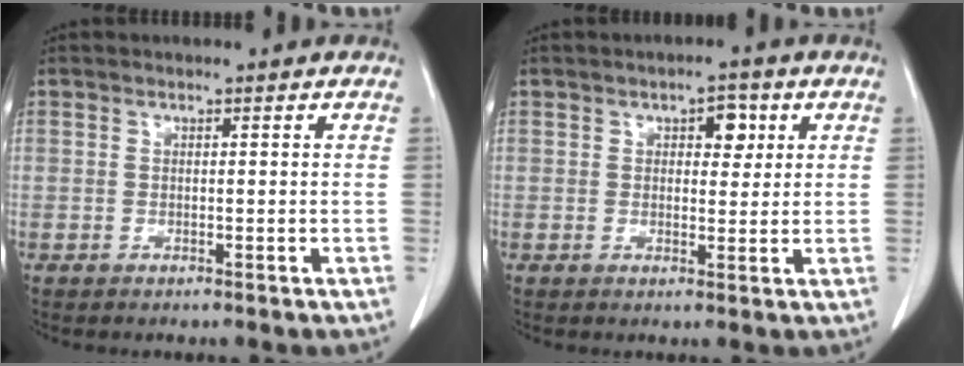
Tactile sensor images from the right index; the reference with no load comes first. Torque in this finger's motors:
{"motor_torque": [0.15, 0.12, 0.00, 0.03]}